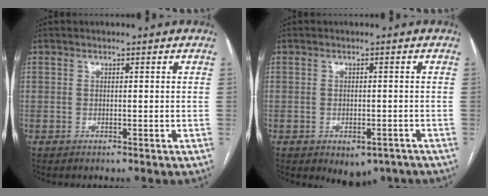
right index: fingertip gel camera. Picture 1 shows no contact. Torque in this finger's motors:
{"motor_torque": [0.83, -0.45, 0.17, 0.03]}